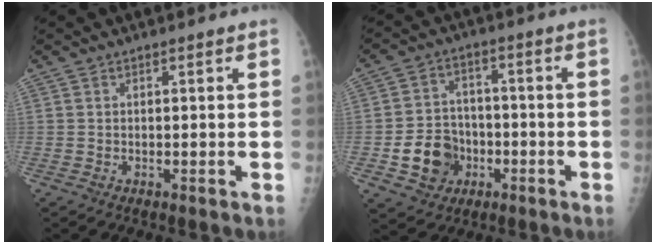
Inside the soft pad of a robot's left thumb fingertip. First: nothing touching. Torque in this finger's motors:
{"motor_torque": [-0.05, 0.10, 0.34, 0.23, 0.03]}